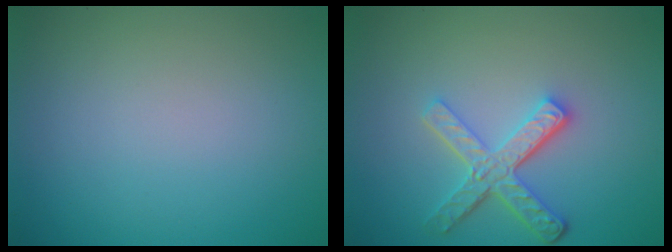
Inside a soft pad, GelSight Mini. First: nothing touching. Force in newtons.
{"total": 4.2, "press": 3.2, "slide": 2.7}